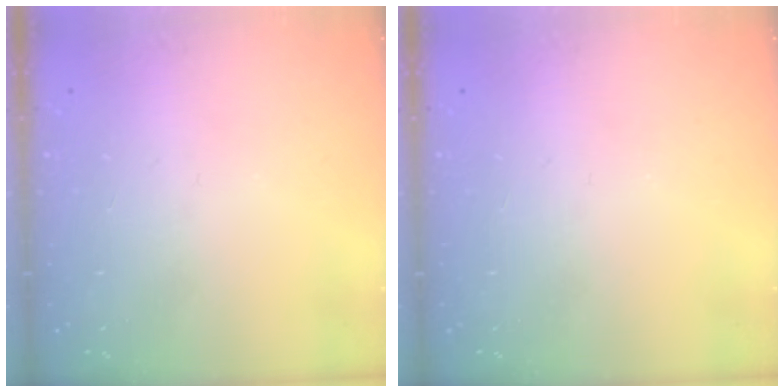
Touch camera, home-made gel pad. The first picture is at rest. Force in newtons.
{"total": 0.0}